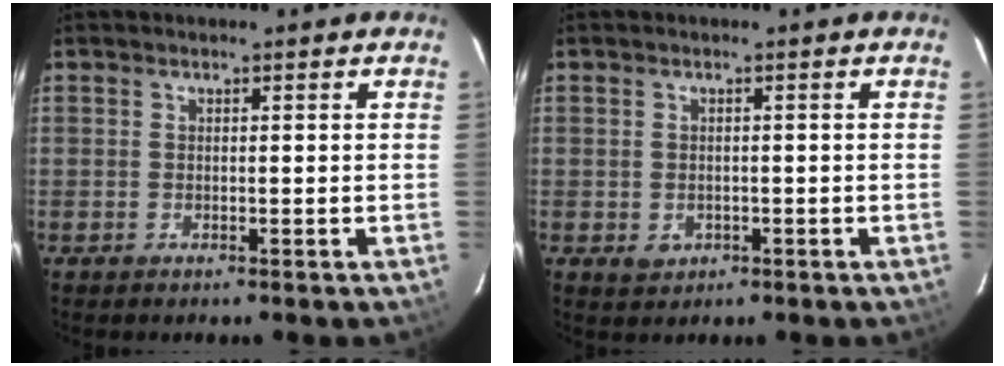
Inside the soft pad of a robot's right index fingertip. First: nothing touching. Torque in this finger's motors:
{"motor_torque": [0.06, -0.11, -0.02, 0.02]}